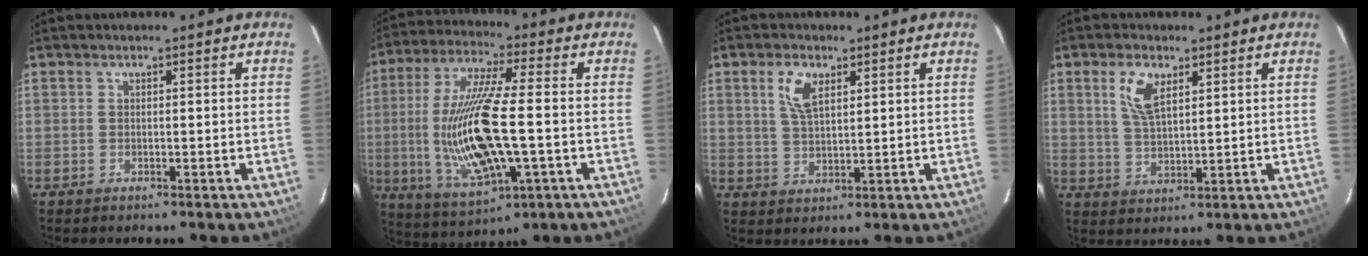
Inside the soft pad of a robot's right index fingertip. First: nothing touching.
{"total": 18.6, "force": [-2.6, 4.8, 17.7], "torque": [-0.354, -0.014, -0.039]}
{"total": 5.4, "force": [2.5, 2.6, 4.0], "torque": [-0.079, 0.007, 0.050]}
{"total": 6.2, "force": [2.9, 2.8, 4.7], "torque": [-0.095, 0.006, 0.060]}